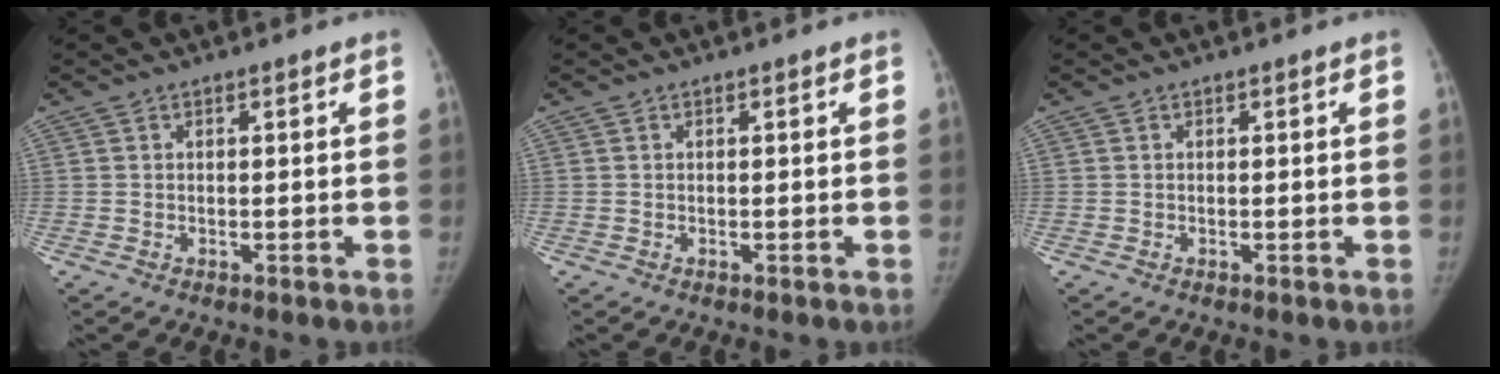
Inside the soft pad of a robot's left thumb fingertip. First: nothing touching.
{"total": 0.0}
{"total": 0.0}